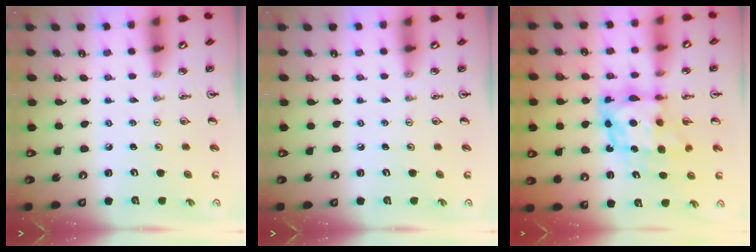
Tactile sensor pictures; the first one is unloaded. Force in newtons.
{"total": 0.0}
{"total": 9.6, "press": 9.5, "slide": 1.2}